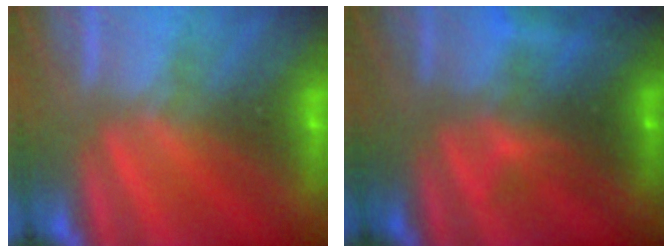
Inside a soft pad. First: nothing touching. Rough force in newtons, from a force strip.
{"total": 2.5}